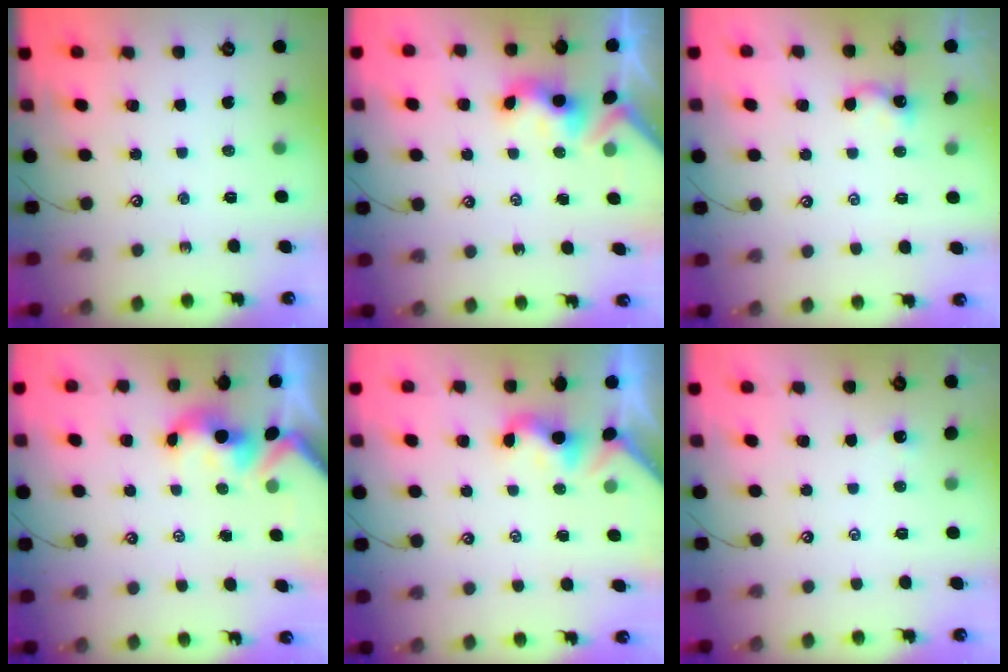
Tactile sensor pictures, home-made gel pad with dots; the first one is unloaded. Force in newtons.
{"total": 4.7, "press": 4.7, "slide": 0.2}
{"total": 2.9, "press": 2.9, "slide": 0.3}
{"total": 1.7, "press": 1.5, "slide": 0.7}
{"total": 1.9, "press": 1.8, "slide": 0.5}
{"total": 2.6, "press": 2.6, "slide": 0.2}